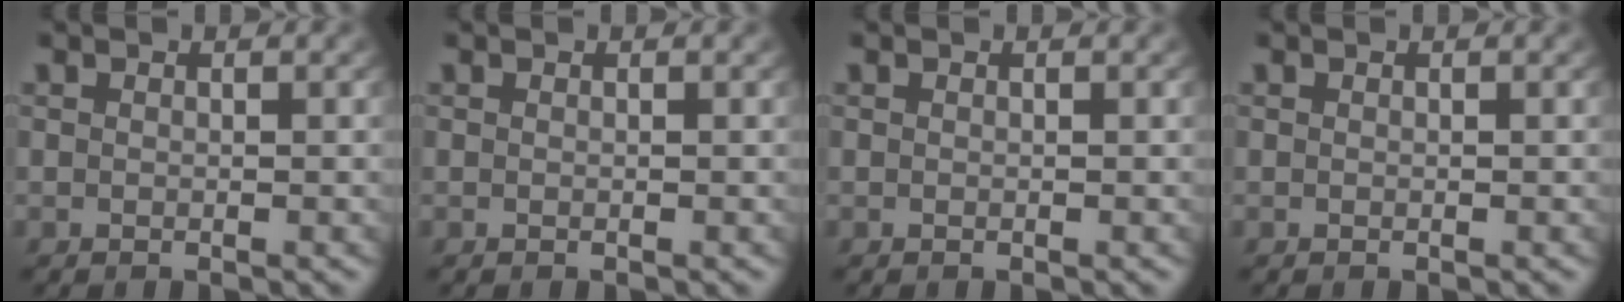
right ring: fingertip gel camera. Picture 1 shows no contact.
{"total": 0.0}
{"total": 0.0}
{"total": 0.0}